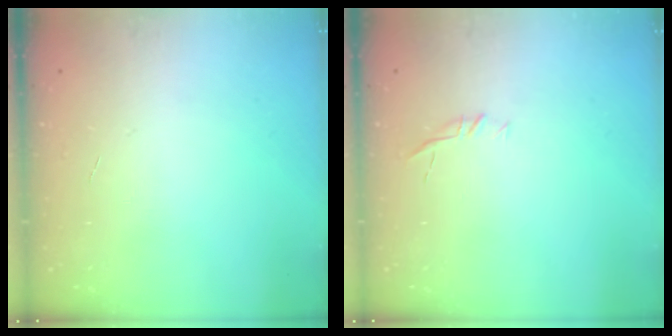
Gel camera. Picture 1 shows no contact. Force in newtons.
{"total": 5.6, "press": 5.4, "slide": 1.7}